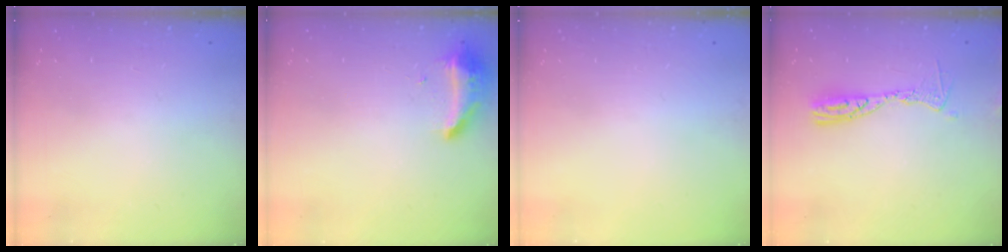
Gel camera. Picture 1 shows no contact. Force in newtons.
{"total": 8.7, "press": 8.6, "slide": 1.2}
{"total": 0.0}
{"total": 9.9, "press": 9.9, "slide": 0.8}